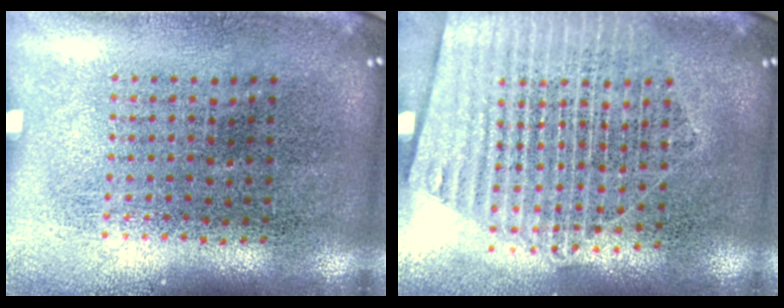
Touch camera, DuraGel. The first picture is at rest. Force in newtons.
{"total": 1.6, "press": 1.5, "slide": 0.6}